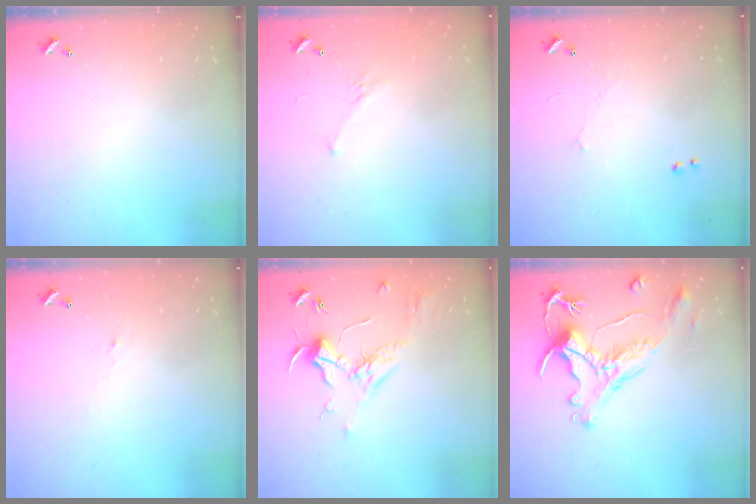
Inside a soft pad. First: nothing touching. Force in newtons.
{"total": 2.8, "press": 2.6, "slide": 1.1}
{"total": 1.0, "press": 0.9, "slide": 0.5}
{"total": 0.8, "press": 0.7, "slide": 0.5}
{"total": 1.8, "press": 1.7, "slide": 0.6}
{"total": 2.8, "press": 2.5, "slide": 1.3}